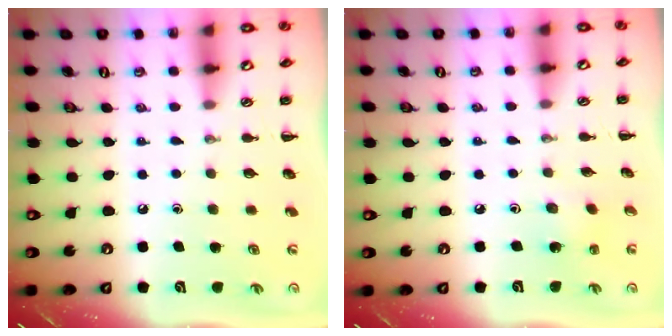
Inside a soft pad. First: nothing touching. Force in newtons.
{"total": 1.5, "press": 1.4, "slide": 0.6}